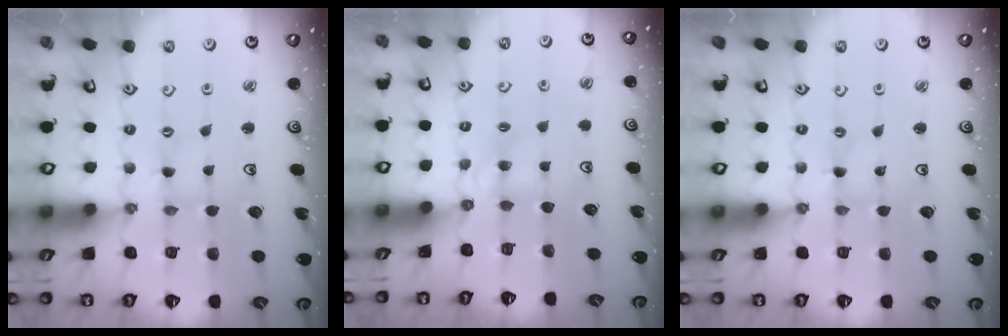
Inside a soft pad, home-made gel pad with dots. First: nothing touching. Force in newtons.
{"total": 4.0, "press": 4.0, "slide": 0.7}
{"total": 0.0}